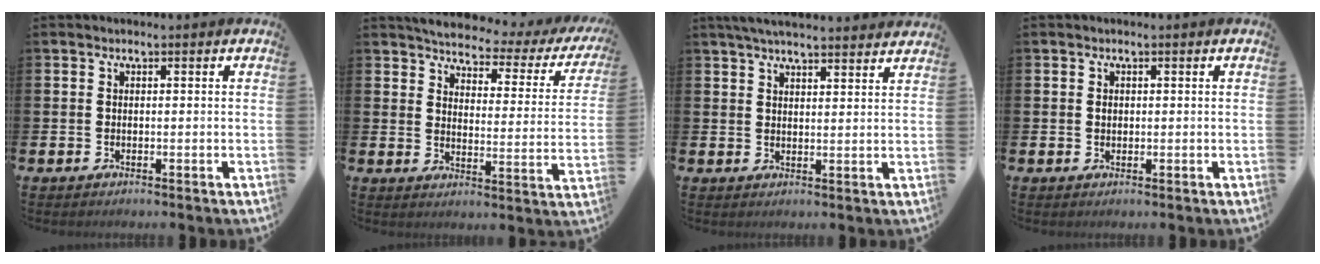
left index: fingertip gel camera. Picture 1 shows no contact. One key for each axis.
{"total": 4.2, "fx": 3.9, "fy": 0.8, "fz": 1.3, "tx": -0.048, "ty": -0.033, "tz": 0.057}
{"total": 4.5, "fx": 4.3, "fy": 0.3, "fz": 1.3, "tx": -0.033, "ty": -0.014, "tz": 0.079}
{"total": 0.7, "fx": 0.2, "fy": 0.6, "fz": 0.4, "tx": 0.001, "ty": 0.000, "tz": 0.001}